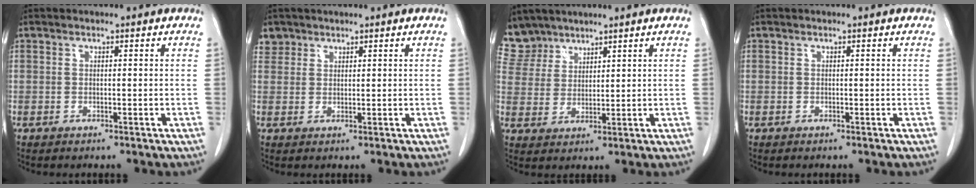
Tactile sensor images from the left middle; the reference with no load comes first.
{"total": 2.4, "force": [1.7, 1.7, -0.2], "torque": [0.014, 0.007, 0.030]}
{"total": 6.4, "force": [5.6, 2.9, -0.4], "torque": [0.012, 0.004, 0.121]}
{"total": 0.0}